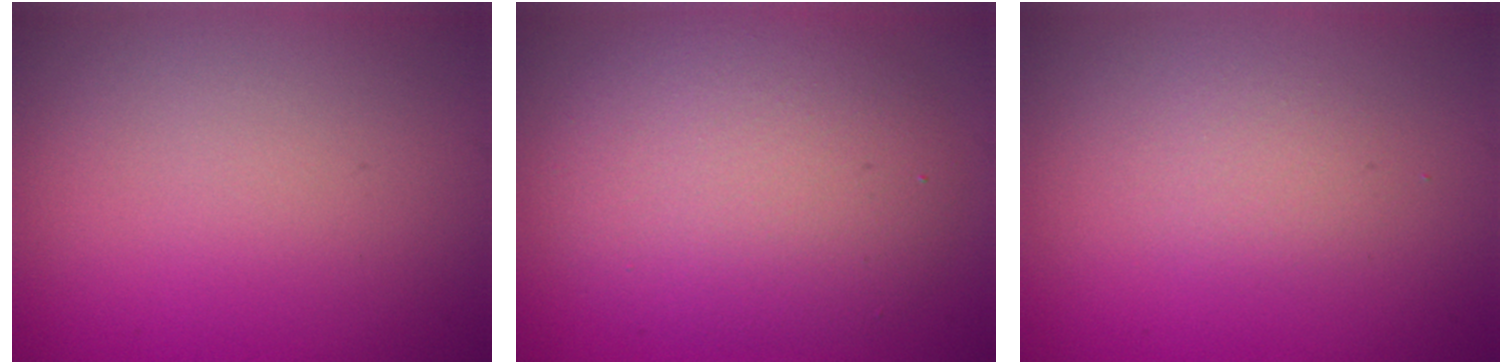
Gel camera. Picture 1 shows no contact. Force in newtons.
{"total": 6.3, "press": 6.2, "slide": 0.8}
{"total": 1.3, "press": 1.3, "slide": 0.1}